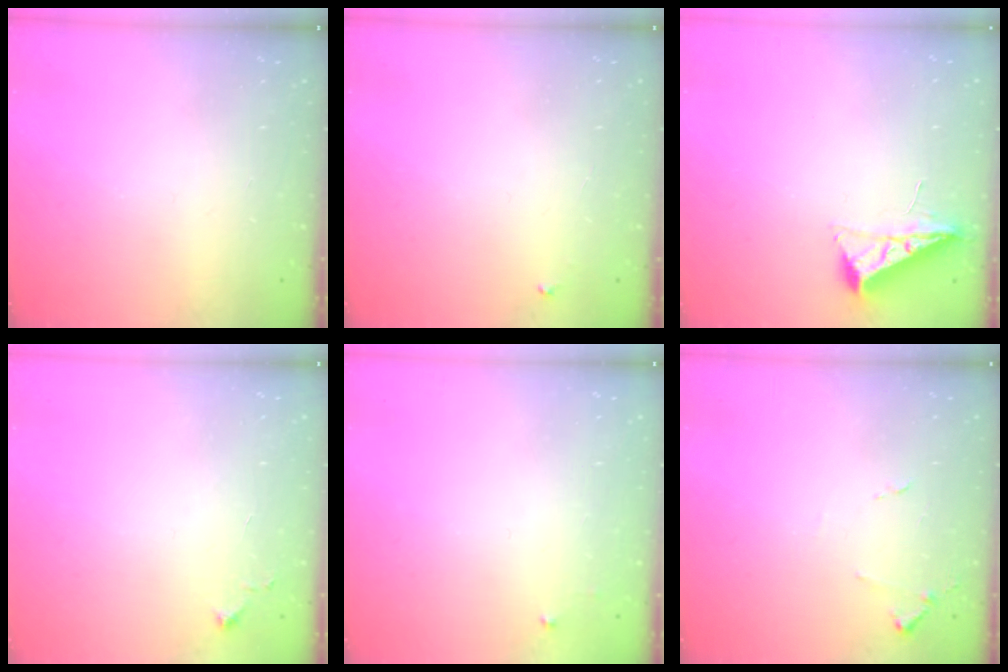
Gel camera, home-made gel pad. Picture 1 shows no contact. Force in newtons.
{"total": 2.2, "press": 2.2, "slide": 0.1}
{"total": 7.0, "press": 6.9, "slide": 0.8}
{"total": 3.2, "press": 3.2, "slide": 0.6}
{"total": 2.5, "press": 2.5, "slide": 0.4}
{"total": 7.9, "press": 7.8, "slide": 0.7}